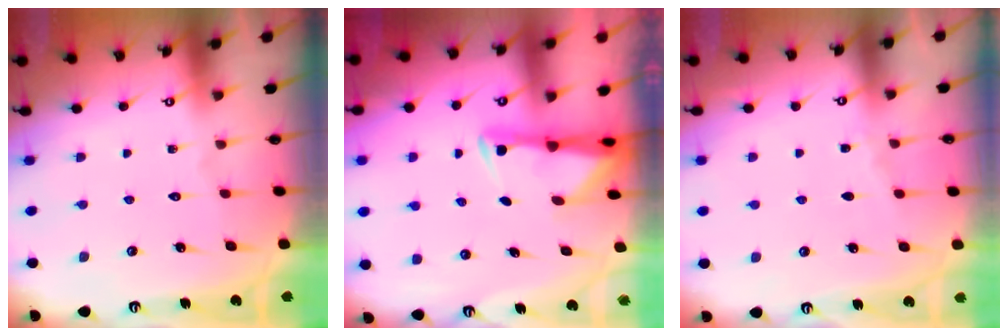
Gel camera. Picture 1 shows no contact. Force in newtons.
{"total": 3.0, "press": 2.9, "slide": 0.5}
{"total": 2.7, "press": 2.7, "slide": 0.4}